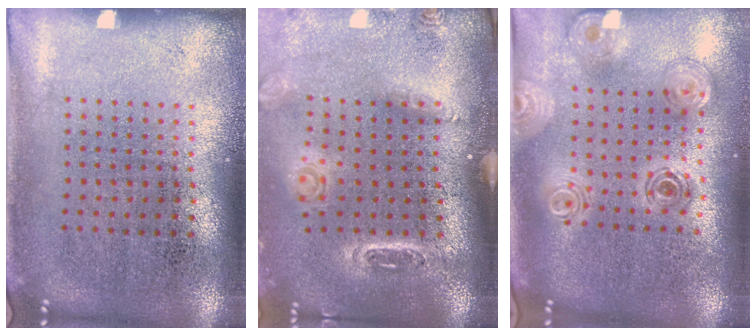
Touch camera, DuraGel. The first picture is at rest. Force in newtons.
{"total": 1.5, "press": 1.5, "slide": 0.3}
{"total": 1.3, "press": 1.3, "slide": 0.4}